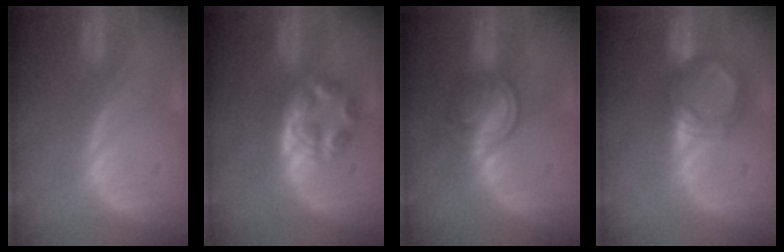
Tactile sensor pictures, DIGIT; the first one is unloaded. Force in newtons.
{"total": 6.1, "press": 5.1, "slide": 3.3}
{"total": 5.6, "press": 5.6, "slide": 0.6}
{"total": 5.4, "press": 5.1, "slide": 1.6}